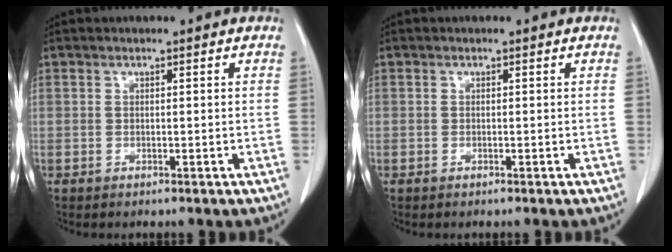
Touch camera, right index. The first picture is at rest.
{"total": 0.0}